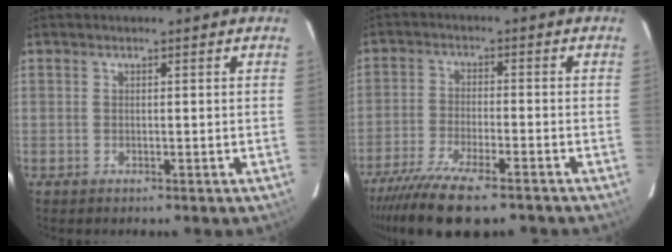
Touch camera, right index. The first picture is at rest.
{"total": 13.5, "force": [-10.5, 3.2, 7.8], "torque": [-0.174, -0.039, -0.185]}